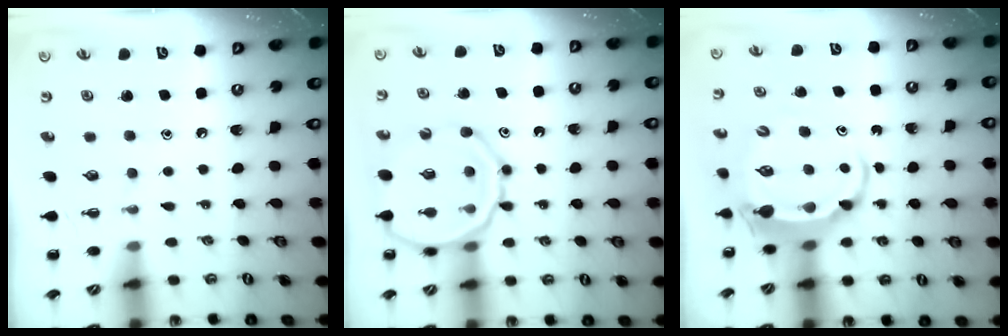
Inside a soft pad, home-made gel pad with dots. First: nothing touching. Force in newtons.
{"total": 17.3, "press": 17.2, "slide": 2.1}
{"total": 6.7, "press": 6.6, "slide": 1.3}